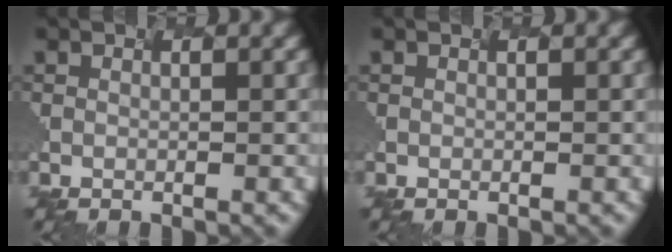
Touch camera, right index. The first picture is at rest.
{"total": 0.0}